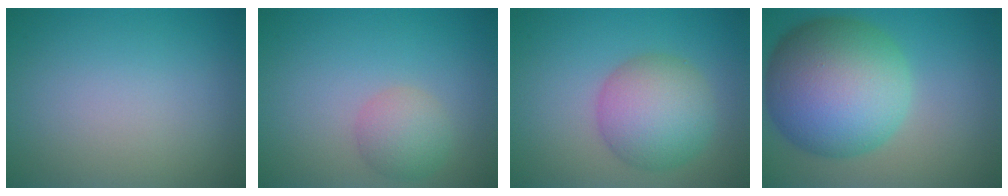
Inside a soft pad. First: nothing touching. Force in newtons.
{"total": 2.7, "press": 2.7, "slide": 0.2}
{"total": 6.2, "press": 6.1, "slide": 0.3}
{"total": 13.3, "press": 13.3, "slide": 0.3}